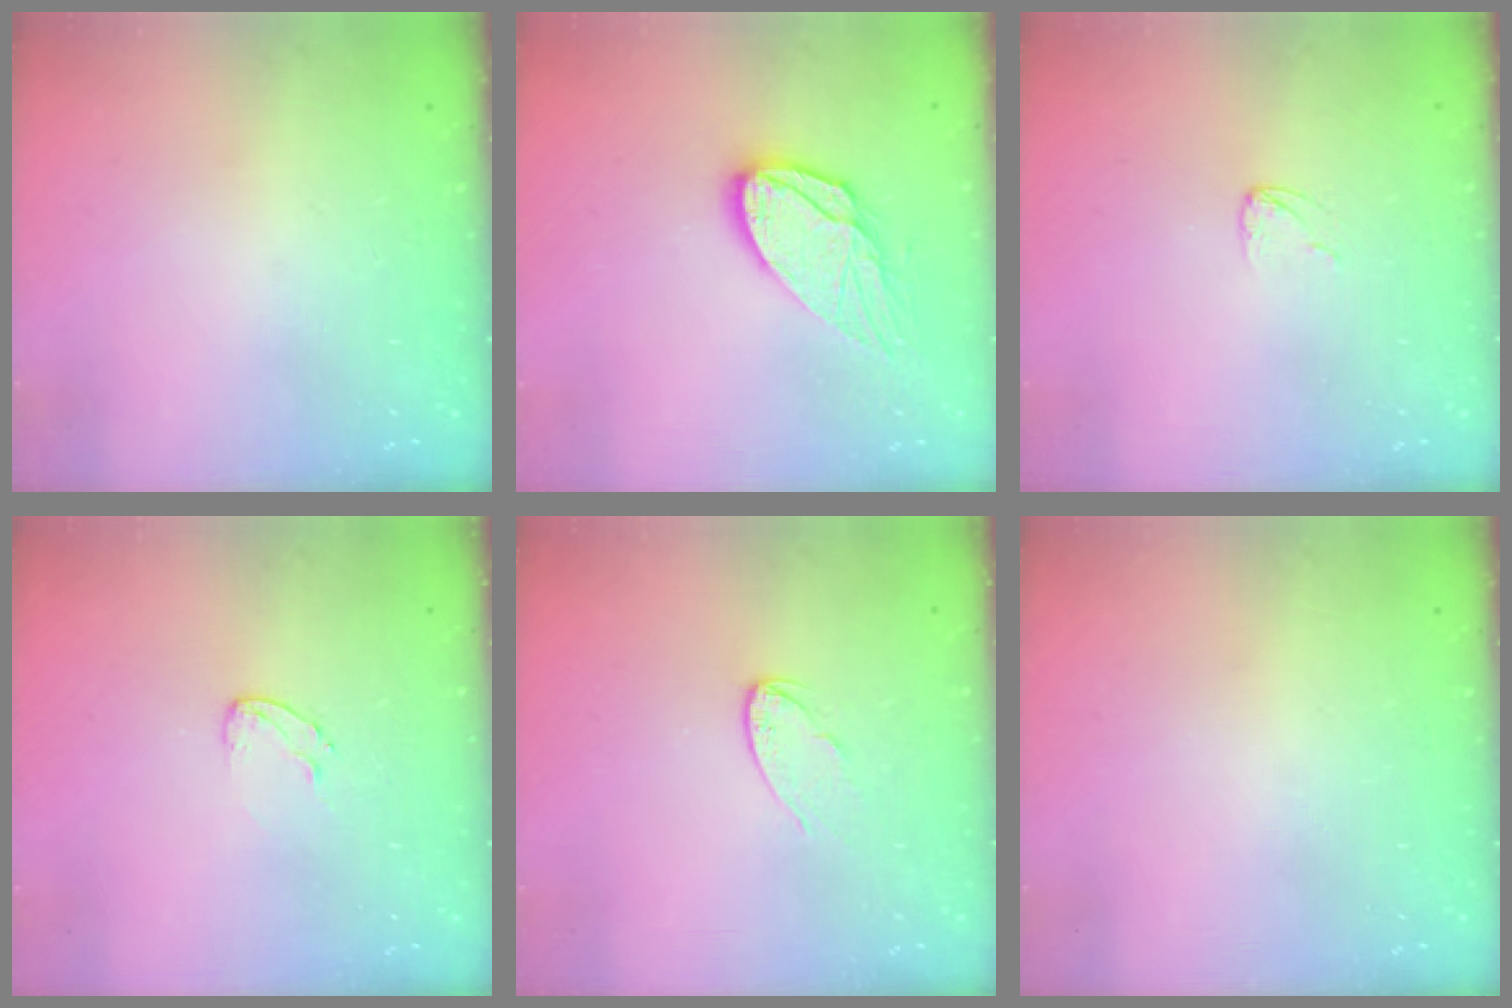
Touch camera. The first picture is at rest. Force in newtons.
{"total": 13.8, "press": 13.8, "slide": 1.0}
{"total": 3.0, "press": 2.9, "slide": 0.2}
{"total": 4.4, "press": 4.4, "slide": 0.4}
{"total": 5.4, "press": 5.3, "slide": 0.5}
{"total": 0.0}